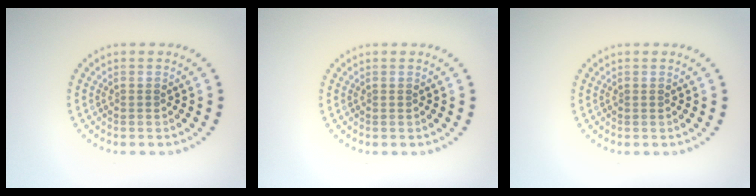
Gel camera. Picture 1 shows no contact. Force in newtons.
{"total": 0.0}
{"total": 0.0}